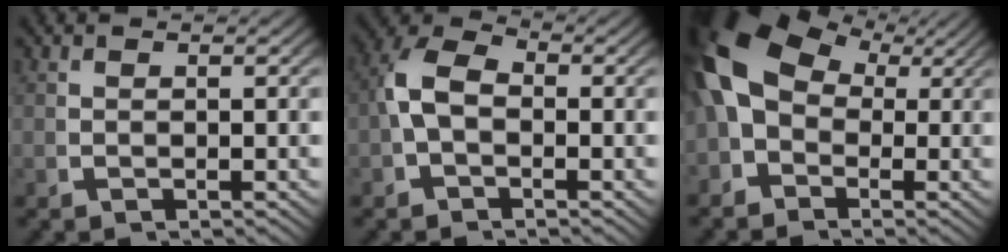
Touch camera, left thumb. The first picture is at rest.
{"total": 5.0, "force": [-0.2, 3.6, 3.4], "torque": [-0.081, -0.011, -0.002]}
{"total": 9.2, "force": [1.4, 7.0, 5.8], "torque": [-0.140, -0.022, 0.029]}